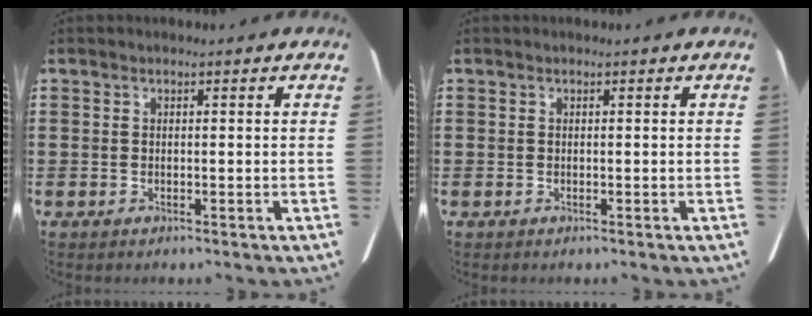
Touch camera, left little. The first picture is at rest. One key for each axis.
{"total": 0.0}